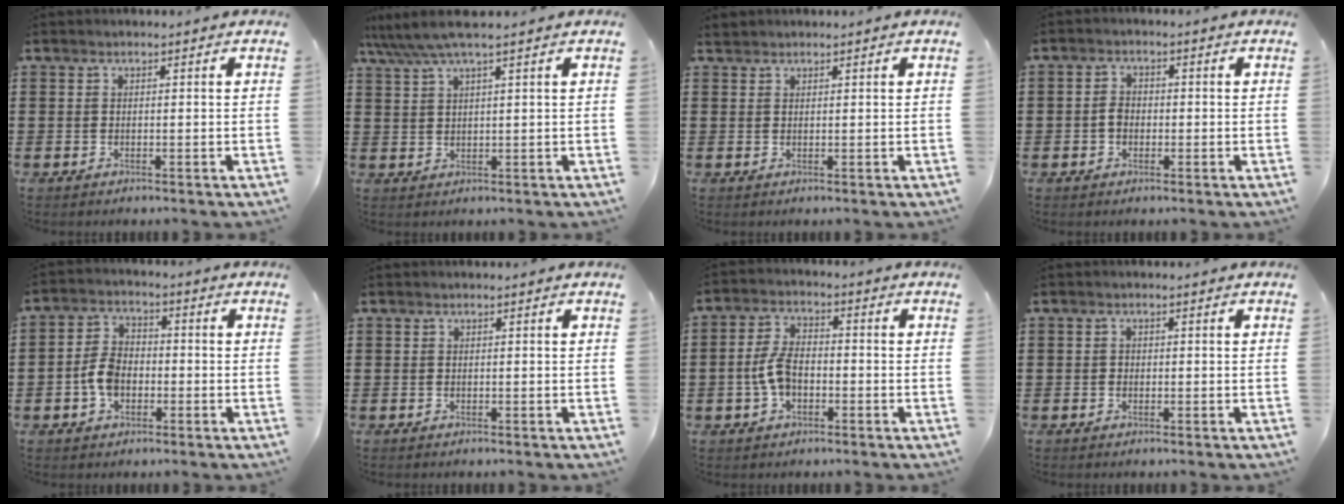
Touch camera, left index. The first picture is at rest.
{"total": 4.4, "force": [3.1, 0.3, 3.0], "torque": [-0.067, 0.000, 0.056]}
{"total": 1.0, "force": [0.9, 0.4, 0.1], "torque": [-0.005, 0.003, 0.018]}
{"total": 2.3, "force": [-0.3, 1.7, 1.4], "torque": [-0.029, 0.006, -0.008]}
{"total": 5.3, "force": [-1.5, 3.6, 3.6], "torque": [-0.095, 0.002, -0.035]}
{"total": 0.0}
{"total": 5.6, "force": [-1.3, 3.1, 4.5], "torque": [-0.114, -0.001, -0.034]}
{"total": 0.7, "force": [-0.1, 0.6, 0.3], "torque": [-0.008, 0.002, -0.002]}